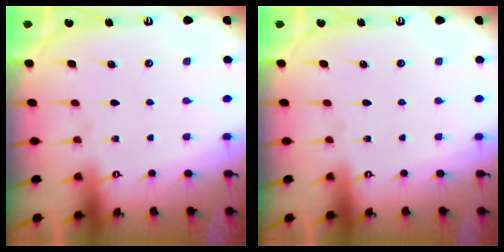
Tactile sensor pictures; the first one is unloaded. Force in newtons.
{"total": 0.0}